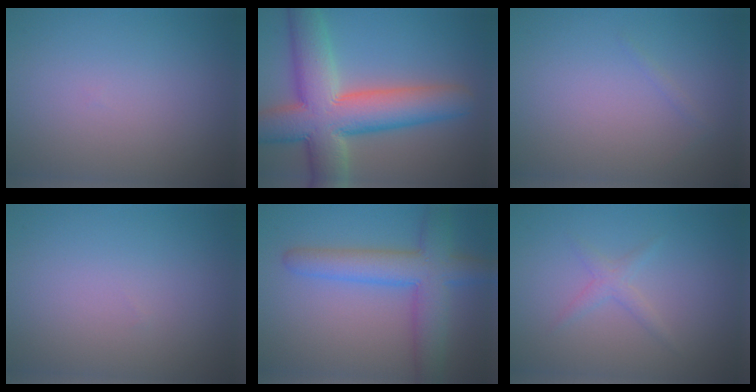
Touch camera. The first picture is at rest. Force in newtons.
{"total": 11.5, "press": 11.5, "slide": 0.7}
{"total": 0.5, "press": 0.5, "slide": 0.0}
{"total": 0.0}
{"total": 6.3, "press": 6.3, "slide": 0.3}
{"total": 1.3, "press": 1.3, "slide": 0.1}